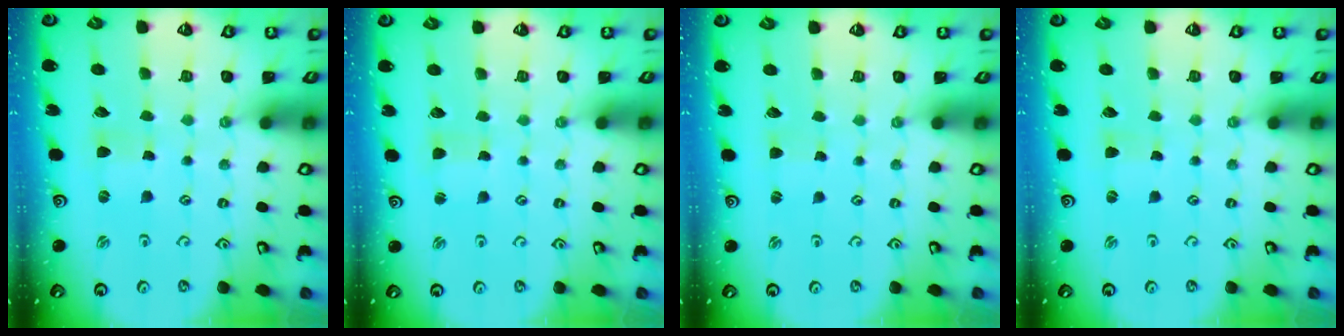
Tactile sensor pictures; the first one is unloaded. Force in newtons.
{"total": 1.1, "press": 1.0, "slide": 0.2}
{"total": 0.6, "press": 0.6, "slide": 0.1}
{"total": 0.0}